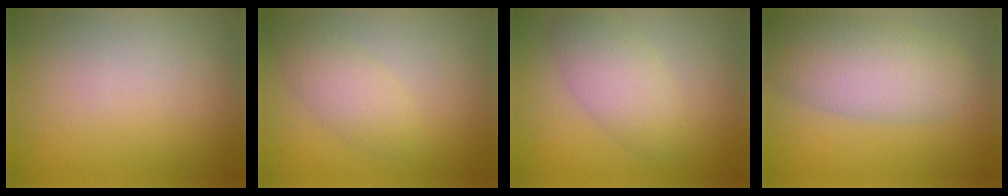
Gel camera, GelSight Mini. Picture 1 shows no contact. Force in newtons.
{"total": 2.6, "press": 2.6, "slide": 0.2}
{"total": 3.6, "press": 3.6, "slide": 0.1}
{"total": 6.8, "press": 6.8, "slide": 0.4}